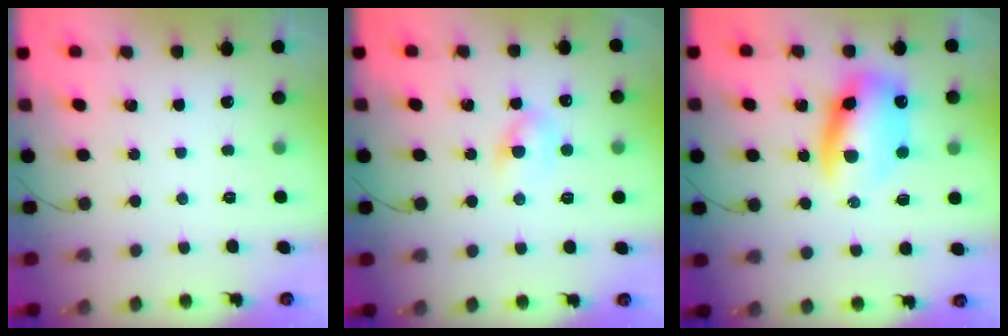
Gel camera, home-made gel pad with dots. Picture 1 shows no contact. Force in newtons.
{"total": 5.6, "press": 5.4, "slide": 1.3}
{"total": 11.9, "press": 11.5, "slide": 3.1}